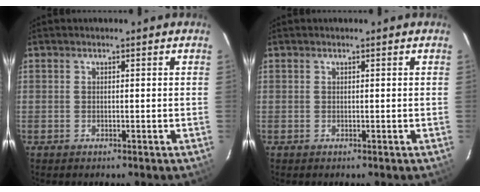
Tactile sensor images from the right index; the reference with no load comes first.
{"total": 0.0}